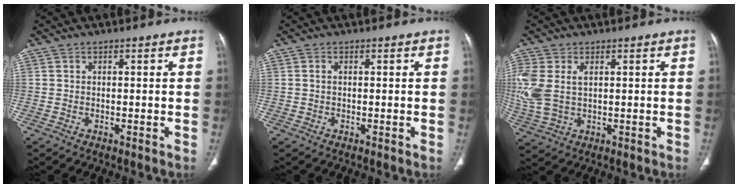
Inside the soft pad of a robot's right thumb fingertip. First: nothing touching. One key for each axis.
{"total": 0.7, "fx": 0.1, "fy": 0.5, "fz": 0.5, "tx": -0.012, "ty": 0.001, "tz": 0.001}
{"total": 9.8, "fx": 1.6, "fy": 6.2, "fz": 7.5, "tx": -0.198, "ty": 0.006, "tz": 0.042}